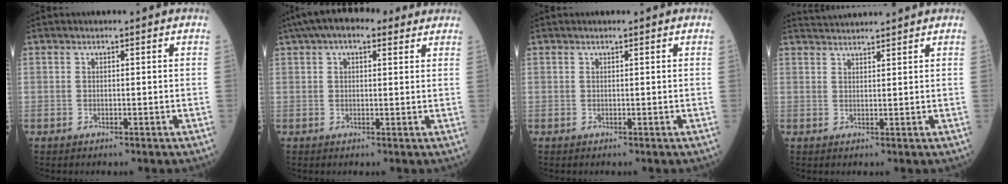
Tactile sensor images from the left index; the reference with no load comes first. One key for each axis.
{"total": 8.4, "fx": 5.5, "fy": 3.4, "fz": 5.4, "tx": -0.091, "ty": 0.047, "tz": 0.084}
{"total": 0.0}
{"total": 4.4, "fx": 4.3, "fy": -0.4, "fz": 0.6, "tx": -0.014, "ty": 0.032, "tz": 0.074}